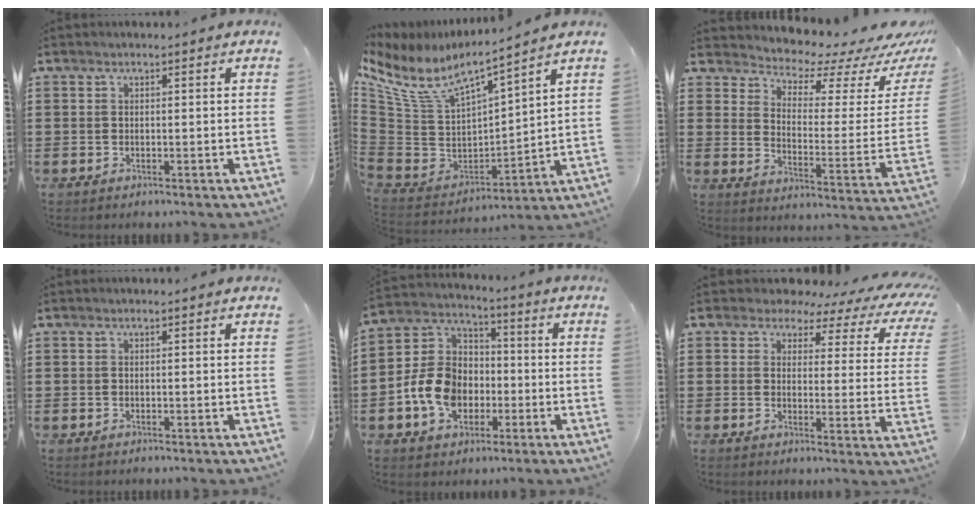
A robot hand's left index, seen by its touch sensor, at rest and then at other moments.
{"total": 7.9, "force": [5.7, 2.6, 4.8], "torque": [-0.125, -0.046, 0.096]}
{"total": 4.6, "force": [4.4, 1.0, 1.0], "torque": [-0.041, -0.045, 0.070]}
{"total": 0.0}
{"total": 10.1, "force": [-2.9, 7.9, 5.7], "torque": [-0.164, 0.014, -0.060]}
{"total": 4.0, "force": [2.9, 2.0, 1.8], "torque": [-0.044, -0.014, 0.044]}